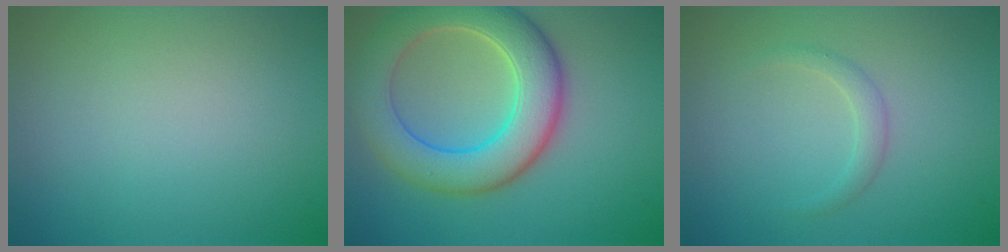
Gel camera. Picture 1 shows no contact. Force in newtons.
{"total": 8.4, "press": 8.3, "slide": 0.5}
{"total": 1.2, "press": 1.2, "slide": 0.0}